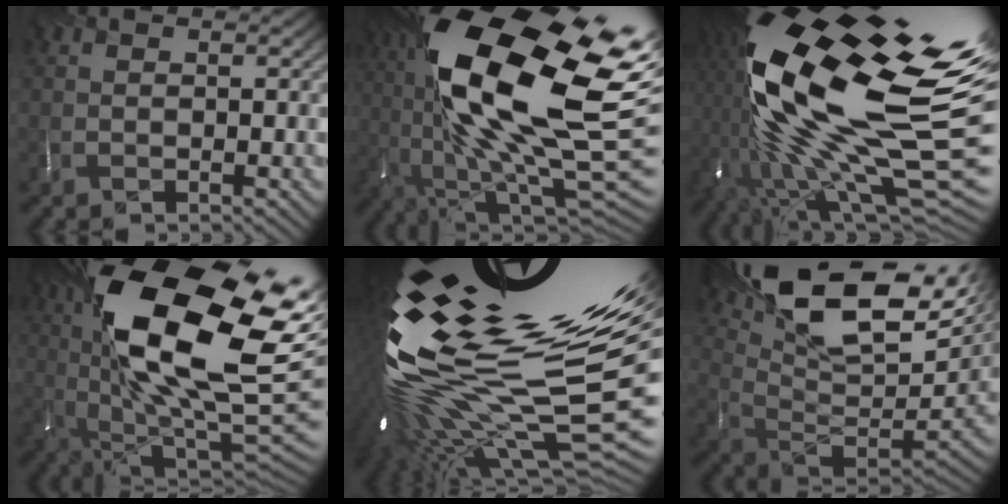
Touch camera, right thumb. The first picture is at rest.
{"total": 22.5, "force": [4.3, 9.0, 20.1], "torque": [-0.399, -0.005, 0.085]}
{"total": 21.6, "force": [0.0, 8.4, 19.9], "torque": [-0.400, -0.032, -0.010]}
{"total": 21.9, "force": [6.2, 9.1, 19.0], "torque": [-0.368, 0.007, 0.120]}
{"total": 20.8, "force": [3.0, 8.7, 18.6], "torque": [-0.328, -0.044, 0.084]}
{"total": 19.8, "force": [9.7, 9.0, 14.7], "torque": [-0.263, 0.025, 0.172]}